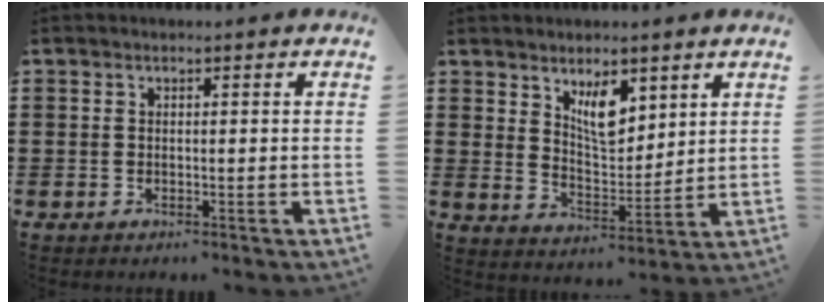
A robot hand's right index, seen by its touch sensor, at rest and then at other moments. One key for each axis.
{"total": 6.7, "fx": 4.0, "fy": 3.1, "fz": 4.4, "tx": -0.074, "ty": -0.011, "tz": 0.068}